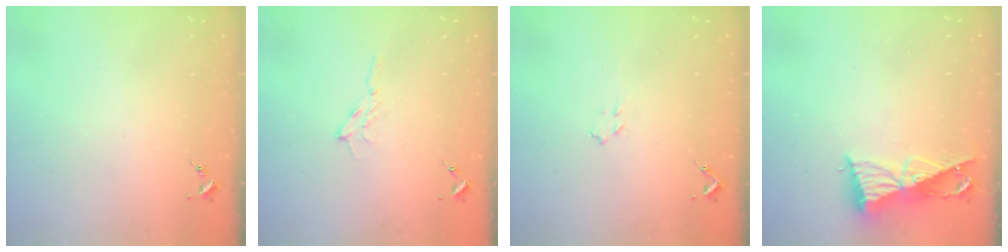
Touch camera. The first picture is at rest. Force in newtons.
{"total": 4.9, "press": 4.9, "slide": 0.5}
{"total": 4.2, "press": 4.1, "slide": 0.6}
{"total": 9.8, "press": 9.8, "slide": 0.6}